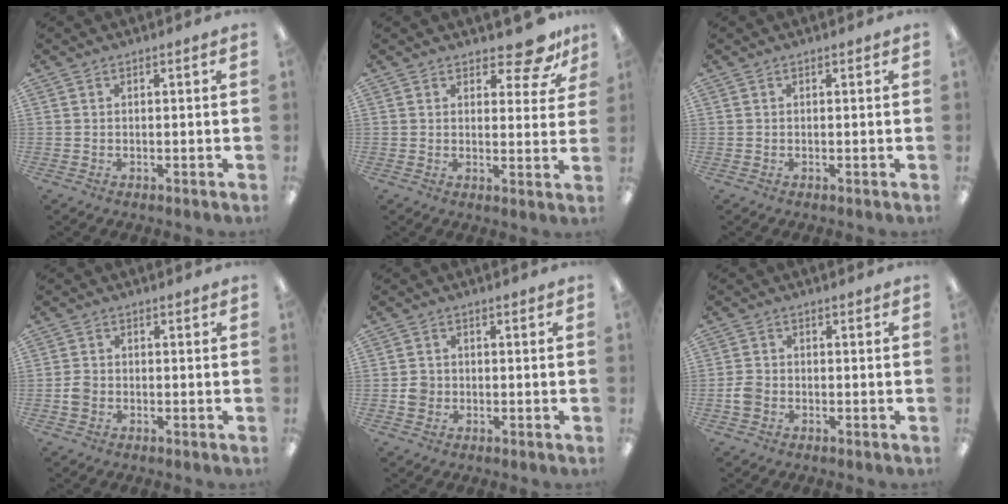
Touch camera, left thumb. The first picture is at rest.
{"total": 7.4, "force": [6.0, 2.4, 3.6], "torque": [-0.038, -0.040, 0.103]}
{"total": 0.0}
{"total": 2.7, "force": [-0.8, 2.2, 1.3], "torque": [-0.021, 0.005, -0.015]}
{"total": 3.2, "force": [-0.6, 3.0, 1.0], "torque": [-0.009, 0.001, -0.013]}
{"total": 3.5, "force": [-1.2, 2.8, 1.7], "torque": [-0.026, 0.009, -0.021]}